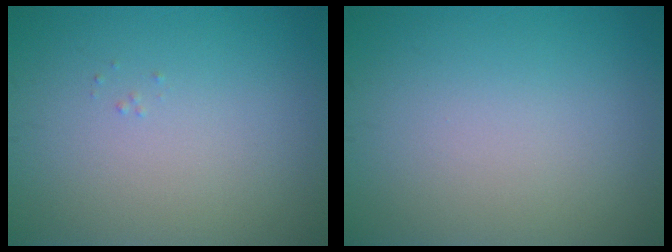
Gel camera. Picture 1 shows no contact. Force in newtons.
{"total": 0.0}